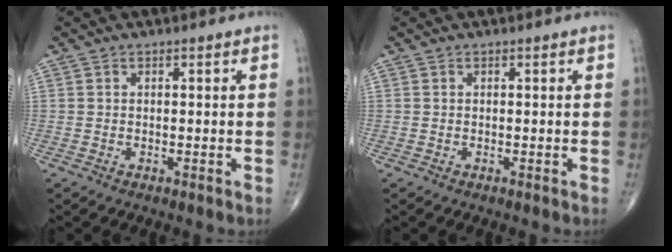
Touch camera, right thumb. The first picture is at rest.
{"total": 0.0}